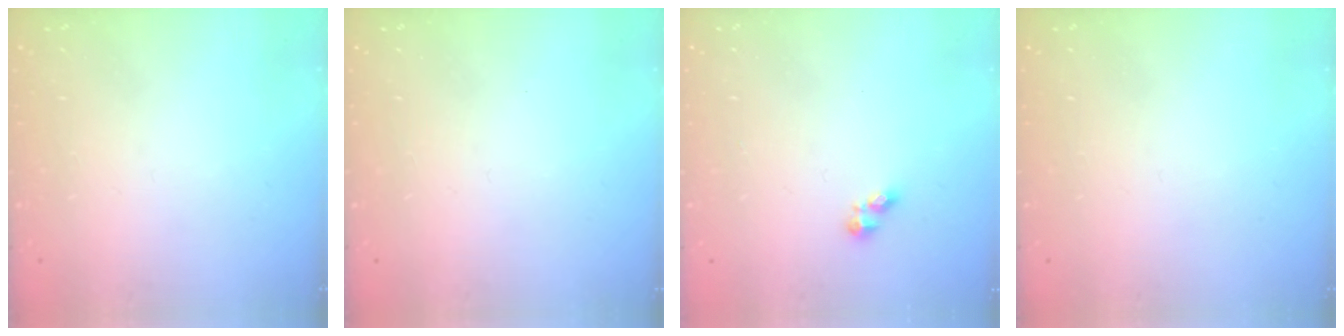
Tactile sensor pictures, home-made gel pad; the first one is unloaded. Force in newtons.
{"total": 0.0}
{"total": 3.5, "press": 3.4, "slide": 0.6}
{"total": 0.0}